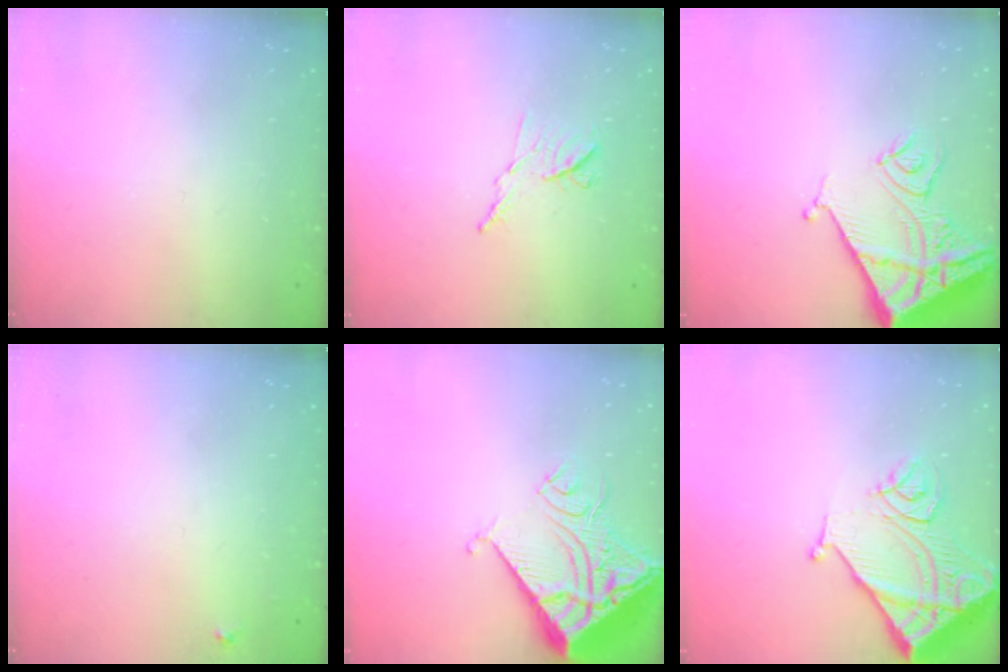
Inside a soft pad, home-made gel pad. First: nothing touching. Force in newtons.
{"total": 7.6, "press": 7.5, "slide": 1.1}
{"total": 13.5, "press": 13.5, "slide": 1.4}
{"total": 4.1, "press": 4.1, "slide": 0.6}
{"total": 11.2, "press": 11.1, "slide": 1.5}
{"total": 15.0, "press": 14.9, "slide": 1.9}